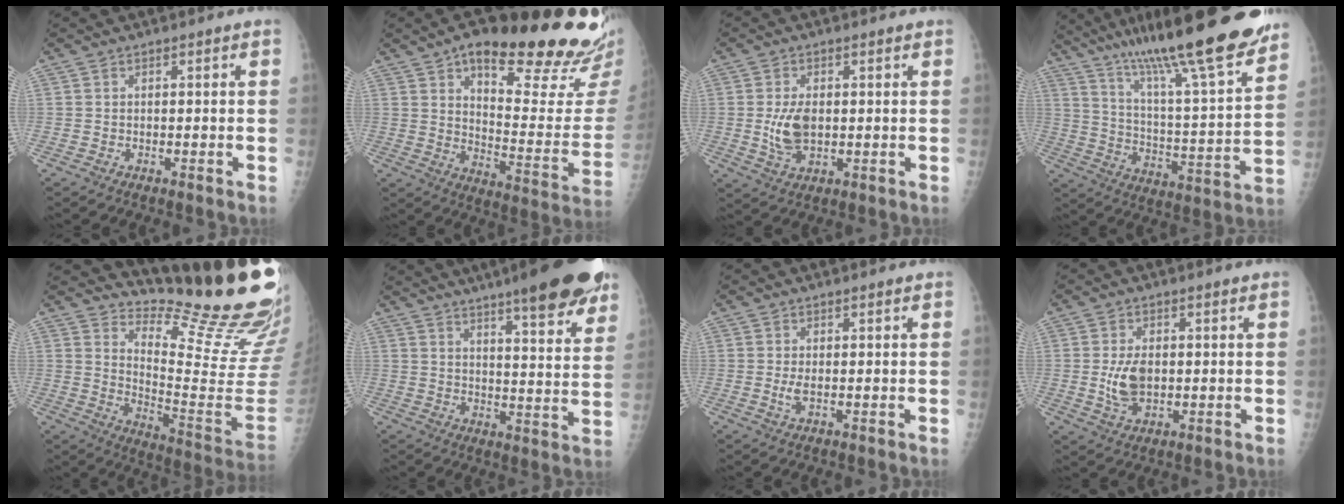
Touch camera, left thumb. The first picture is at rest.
{"total": 26.9, "force": [18.4, 6.8, 18.4], "torque": [-0.213, -0.092, 0.261]}
{"total": 6.2, "force": [0.3, 3.5, 5.1], "torque": [-0.099, -0.008, 0.012]}
{"total": 26.8, "force": [20.6, 3.0, 16.8], "torque": [-0.254, -0.076, 0.327]}
{"total": 22.5, "force": [19.2, 2.8, 11.4], "torque": [-0.133, -0.198, 0.266]}
{"total": 20.3, "force": [14.1, 3.5, 14.2], "torque": [-0.174, -0.056, 0.188]}
{"total": 2.0, "force": [0.3, 0.6, 1.9], "torque": [-0.039, -0.003, 0.011]}
{"total": 5.8, "force": [0.2, 3.3, 4.7], "torque": [-0.089, -0.007, 0.011]}